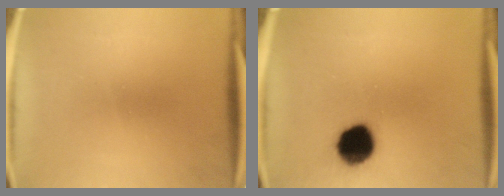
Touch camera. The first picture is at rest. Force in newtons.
{"total": 12.1}